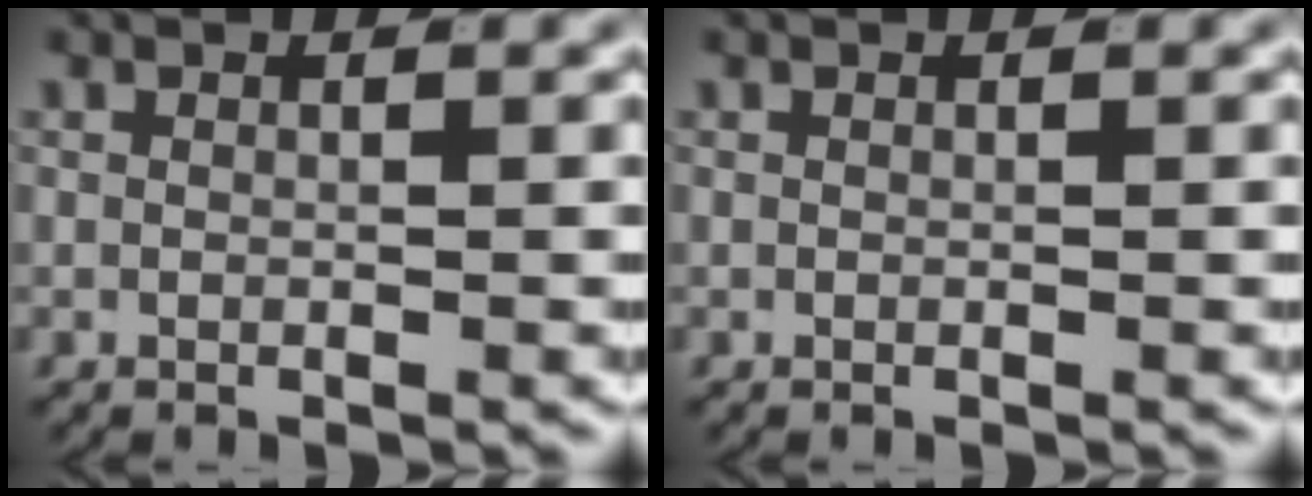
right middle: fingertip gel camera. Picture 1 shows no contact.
{"total": 0.0}